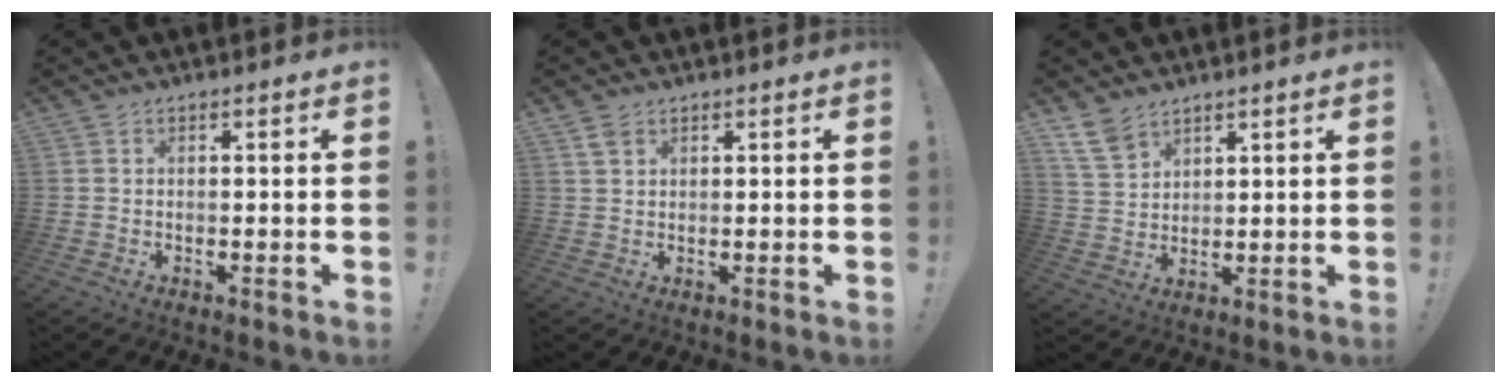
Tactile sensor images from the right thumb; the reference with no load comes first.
{"total": 2.6, "force": [1.8, 1.5, 1.2], "torque": [-0.020, -0.005, 0.034]}
{"total": 8.8, "force": [6.4, 5.2, 3.1], "torque": [-0.062, -0.031, 0.129]}